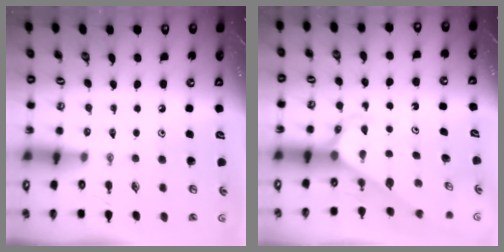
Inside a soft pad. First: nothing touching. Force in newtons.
{"total": 3.1, "press": 3.1, "slide": 0.2}